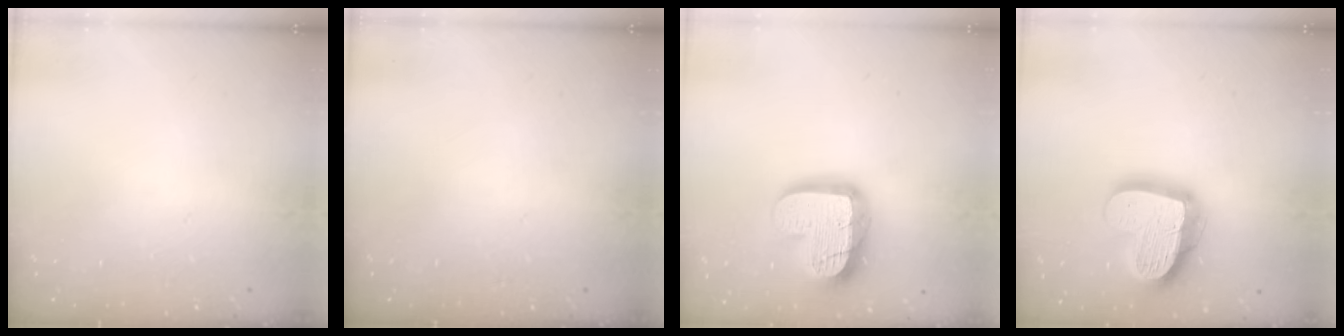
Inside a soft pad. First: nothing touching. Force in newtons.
{"total": 0.0}
{"total": 19.2, "press": 19.1, "slide": 1.8}
{"total": 20.8, "press": 20.7, "slide": 1.9}